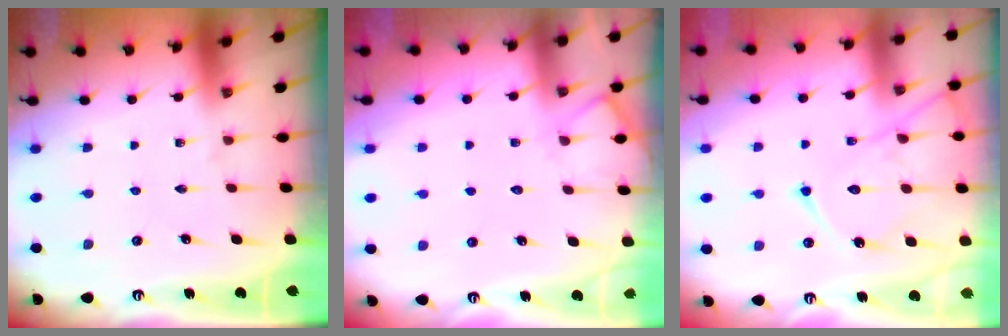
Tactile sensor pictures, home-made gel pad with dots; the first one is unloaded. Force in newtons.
{"total": 5.6, "press": 5.6, "slide": 0.7}
{"total": 14.7, "press": 14.6, "slide": 1.6}